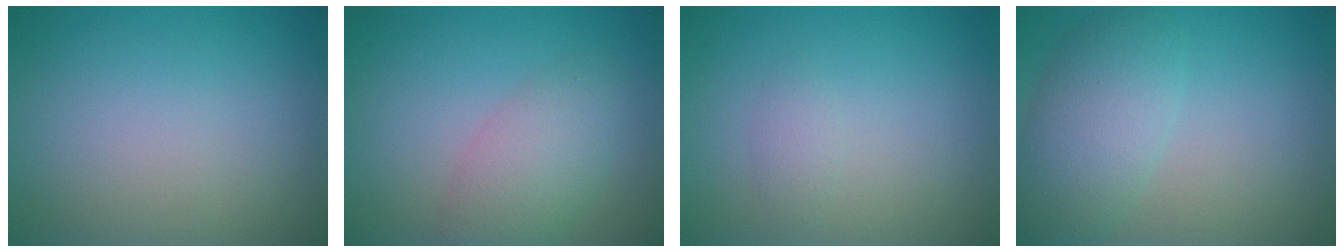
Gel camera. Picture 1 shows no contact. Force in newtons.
{"total": 3.8, "press": 3.8, "slide": 0.2}
{"total": 0.9, "press": 0.9, "slide": 0.0}
{"total": 5.0, "press": 5.0, "slide": 0.4}